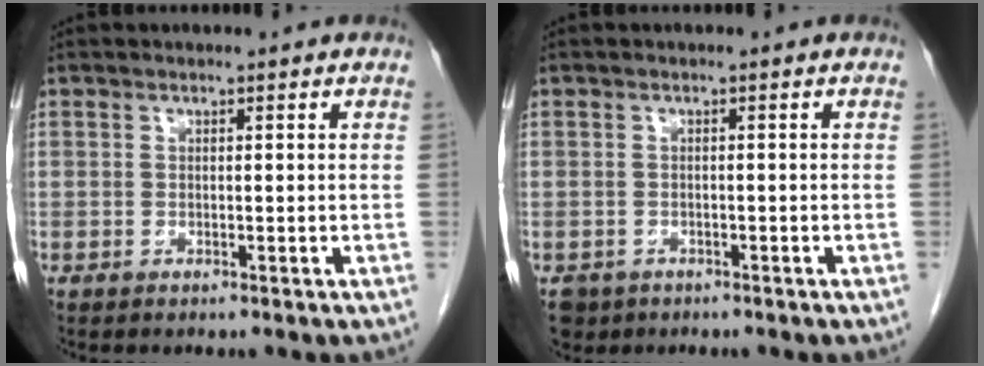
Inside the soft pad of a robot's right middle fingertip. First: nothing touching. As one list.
[{"total": 3.2, "force": [-2.1, 2.4, 0.5], "torque": [-0.008, 0.001, -0.032]}]